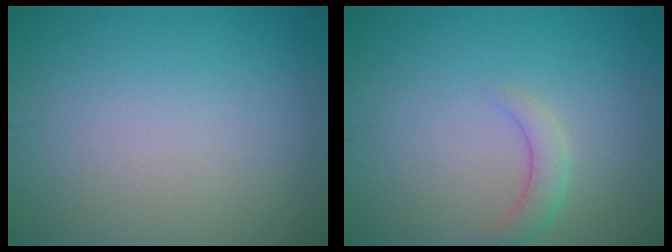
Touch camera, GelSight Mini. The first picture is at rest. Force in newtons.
{"total": 1.9, "press": 1.9, "slide": 0.2}